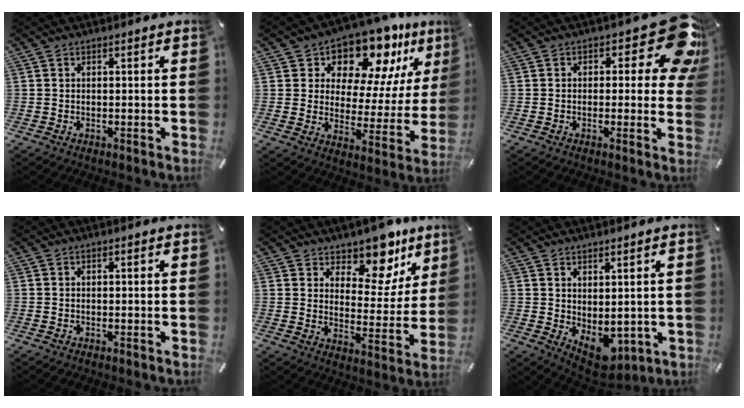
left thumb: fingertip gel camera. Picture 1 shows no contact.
{"total": 13.7, "force": [10.9, 6.9, 4.7], "torque": [-0.072, -0.107, 0.188]}
{"total": 13.1, "force": [5.1, 6.2, 10.4], "torque": [-0.123, -0.040, 0.090]}
{"total": 0.0}
{"total": 12.2, "force": [9.9, 6.0, 4.0], "torque": [-0.047, -0.094, 0.173]}
{"total": 5.2, "force": [-0.4, 4.0, 3.3], "torque": [-0.036, -0.005, -0.002]}